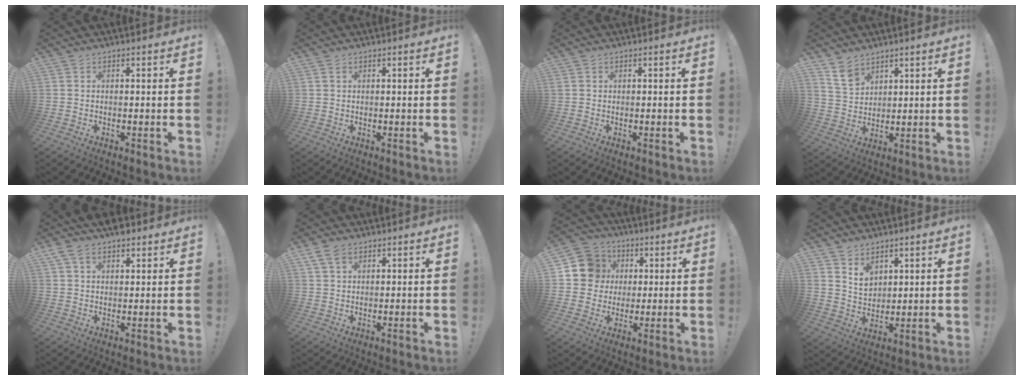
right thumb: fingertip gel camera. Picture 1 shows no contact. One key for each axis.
{"total": 0.9, "fx": 0.6, "fy": 0.5, "fz": 0.5, "tx": -0.005, "ty": -0.002, "tz": 0.010}
{"total": 0.0}
{"total": 7.9, "fx": 5.7, "fy": 4.8, "fz": 2.5, "tx": -0.045, "ty": -0.034, "tz": 0.113}
{"total": 6.1, "fx": 4.0, "fy": 3.2, "fz": 3.2, "tx": -0.061, "ty": -0.008, "tz": 0.075}
{"total": 4.5, "fx": 2.8, "fy": 2.4, "fz": 2.5, "tx": -0.050, "ty": -0.008, "tz": 0.055}
{"total": 11.7, "fx": 2.3, "fy": 11.0, "fz": 3.3, "tx": -0.036, "ty": 0.002, "tz": 0.053}
{"total": 6.6, "fx": 4.7, "fy": 4.3, "fz": 1.7, "tx": -0.020, "ty": -0.043, "tz": 0.089}